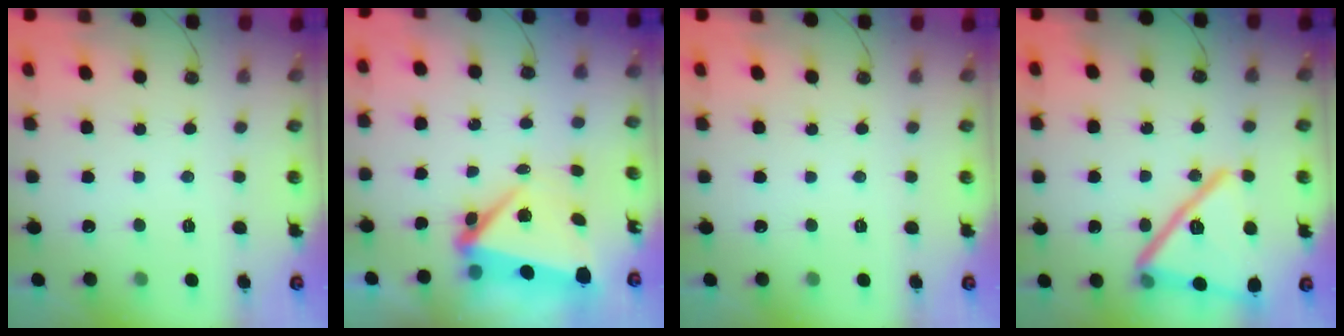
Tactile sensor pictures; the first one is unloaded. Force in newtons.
{"total": 6.3, "press": 6.2, "slide": 0.7}
{"total": 0.0}
{"total": 25.4, "press": 22.9, "slide": 11.1}